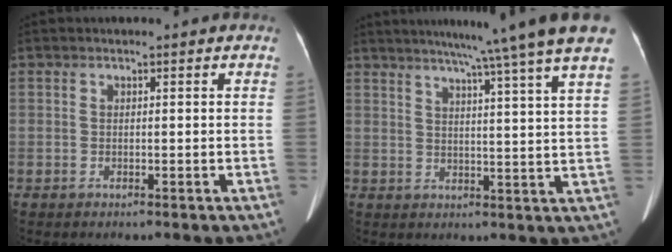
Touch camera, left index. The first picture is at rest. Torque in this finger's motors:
{"motor_torque": [0.73, -1.41, 0.80, 0.21]}